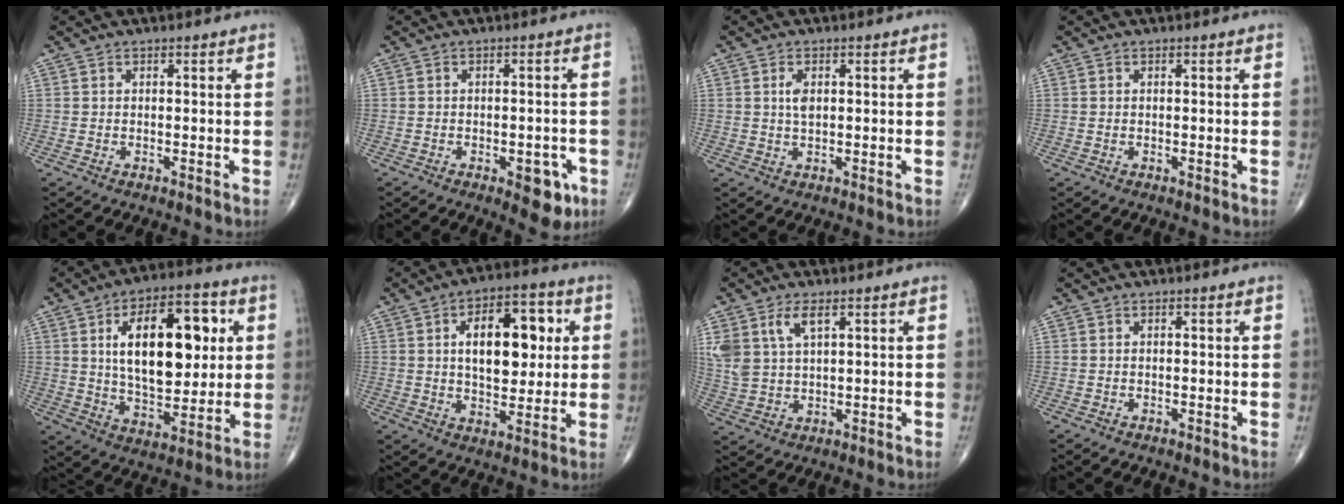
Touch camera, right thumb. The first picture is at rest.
{"total": 6.3, "force": [-2.8, 2.8, 4.8], "torque": [-0.037, 0.006, -0.030]}
{"total": 2.5, "force": [0.6, 1.3, 2.1], "torque": [-0.038, -0.003, 0.012]}
{"total": 0.0}
{"total": 21.0, "force": [4.8, 10.8, 17.4], "torque": [-0.235, -0.008, 0.077]}
{"total": 15.4, "force": [3.3, 8.4, 12.5], "torque": [-0.150, 0.003, 0.051]}
{"total": 7.8, "force": [3.8, 3.9, 5.6], "torque": [-0.121, -0.006, 0.082]}
{"total": 0.0}